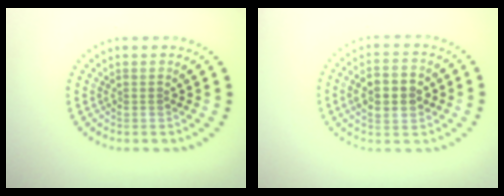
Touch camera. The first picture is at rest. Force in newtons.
{"total": 5.2, "press": 5.2, "slide": 0.3}